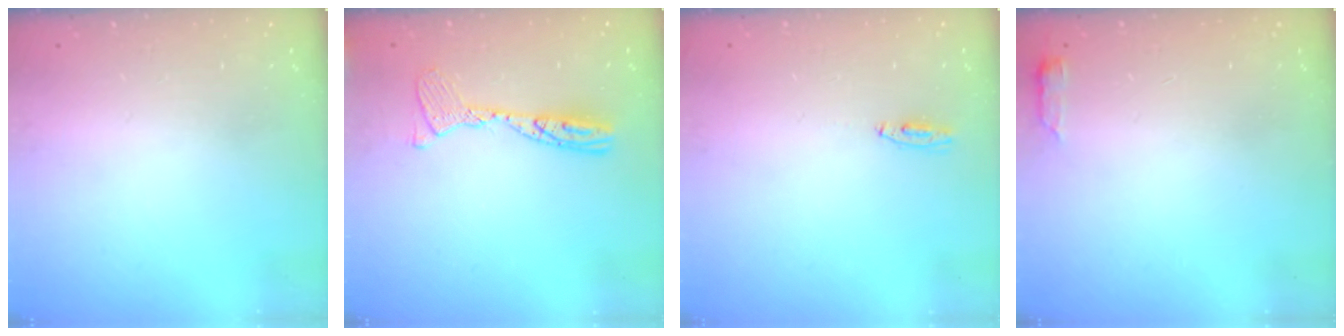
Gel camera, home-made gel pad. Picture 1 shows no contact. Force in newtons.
{"total": 12.0, "press": 11.9, "slide": 1.1}
{"total": 3.1, "press": 2.8, "slide": 1.3}
{"total": 2.9, "press": 2.8, "slide": 0.6}